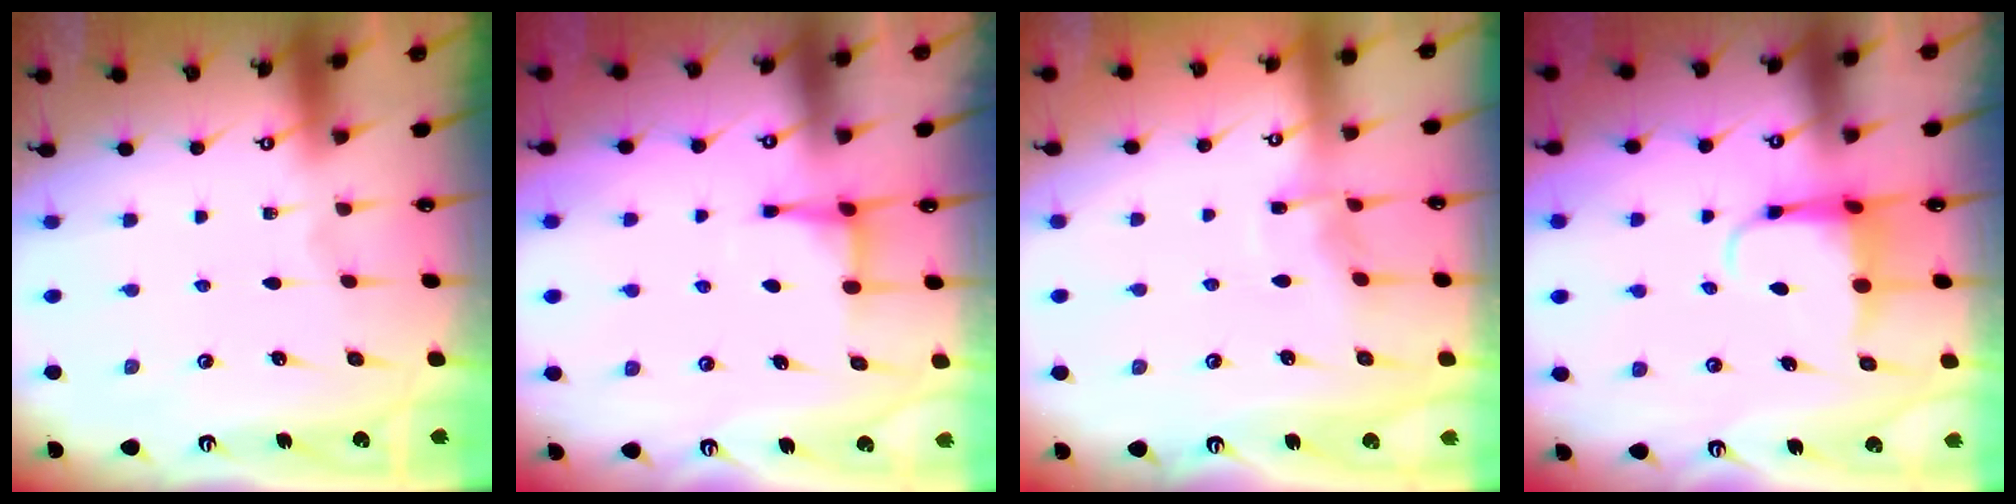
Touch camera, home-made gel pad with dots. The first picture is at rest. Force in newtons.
{"total": 3.9, "press": 3.9, "slide": 0.6}
{"total": 5.7, "press": 5.7, "slide": 0.7}
{"total": 5.8, "press": 5.6, "slide": 1.2}